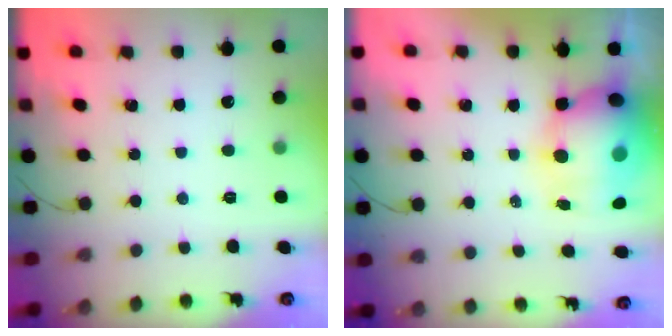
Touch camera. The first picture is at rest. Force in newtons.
{"total": 17.9, "press": 15.8, "slide": 8.4}